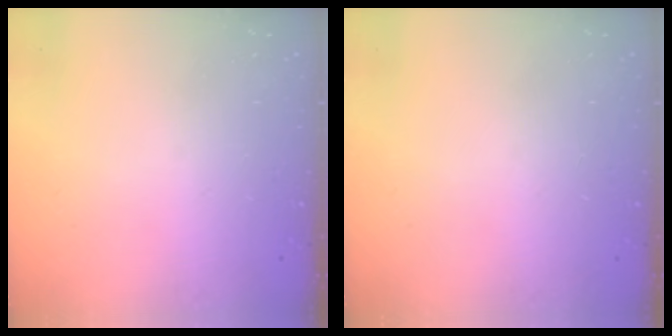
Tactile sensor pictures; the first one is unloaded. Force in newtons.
{"total": 0.0}